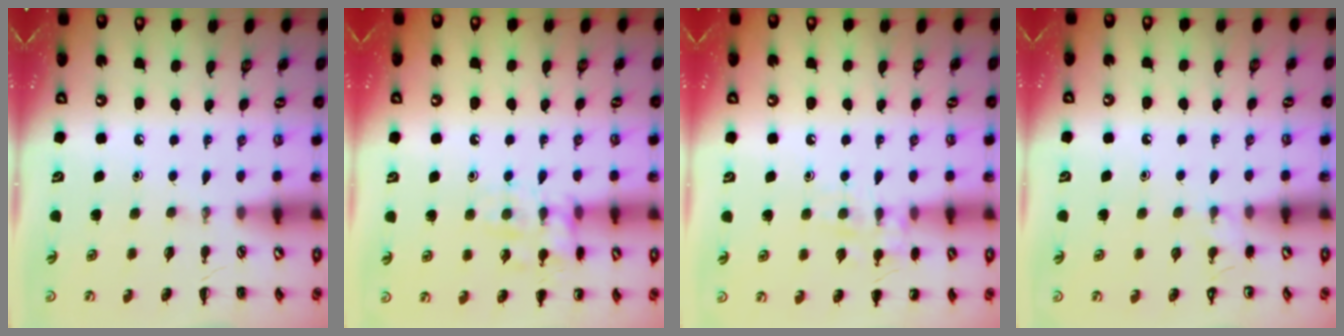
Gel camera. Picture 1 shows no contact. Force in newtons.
{"total": 10.9, "press": 10.8, "slide": 1.1}
{"total": 8.7, "press": 8.6, "slide": 0.8}
{"total": 3.5, "press": 3.3, "slide": 1.3}